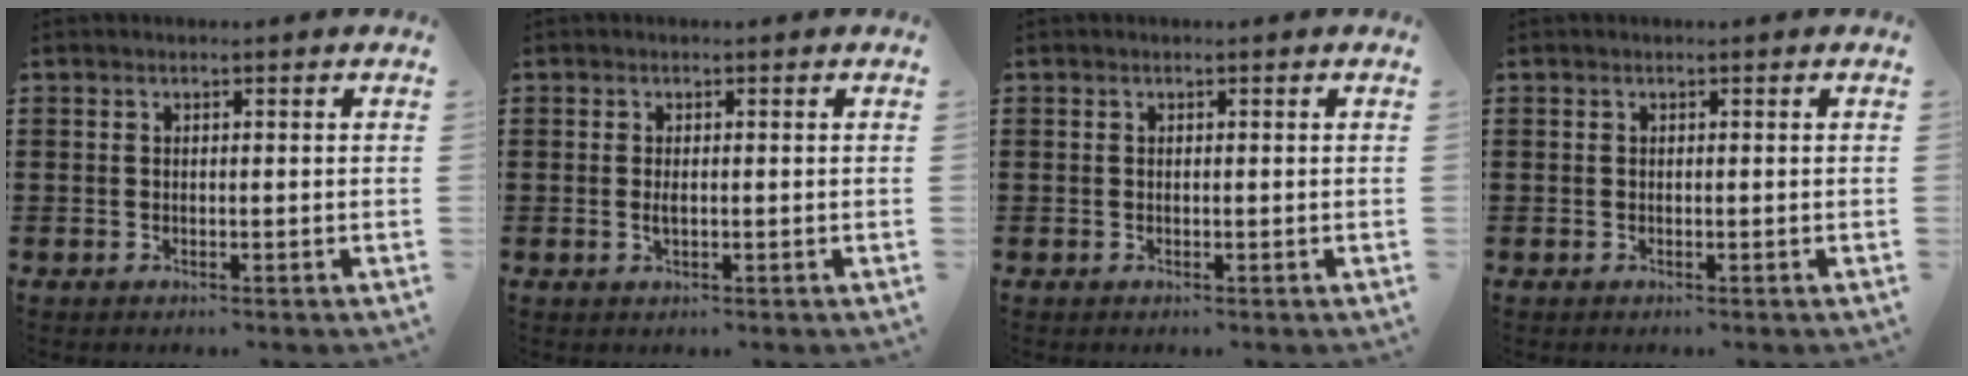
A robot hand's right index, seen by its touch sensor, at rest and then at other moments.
{"total": 1.3, "force": [0.0, 0.3, 1.2], "torque": [-0.032, -0.004, -0.001]}
{"total": 0.0}
{"total": 0.0}